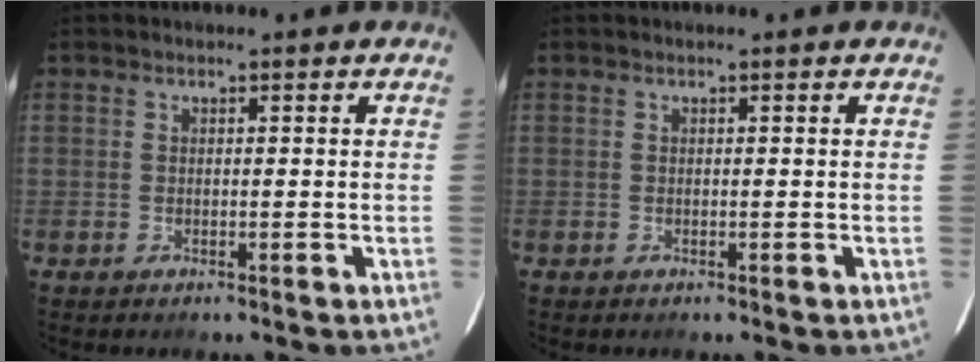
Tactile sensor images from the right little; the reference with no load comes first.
{"total": 0.0}